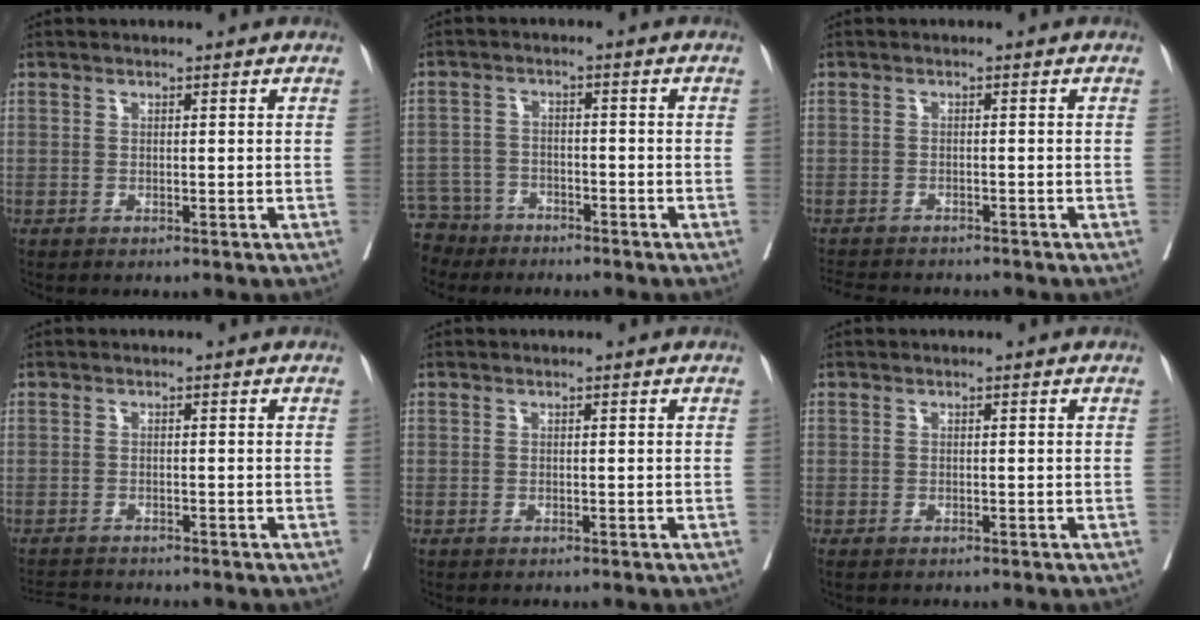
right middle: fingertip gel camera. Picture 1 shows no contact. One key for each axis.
{"total": 6.4, "fx": -5.7, "fy": 3.0, "fz": -0.3, "tx": 0.000, "ty": -0.006, "tz": -0.105}
{"total": 7.4, "fx": -6.9, "fy": 1.6, "fz": 2.4, "tx": -0.034, "ty": -0.007, "tz": -0.098}
{"total": 2.2, "fx": -2.2, "fy": -0.1, "fz": -0.3, "tx": 0.008, "ty": -0.014, "tz": -0.039}
{"total": 0.0}
{"total": 0.0}